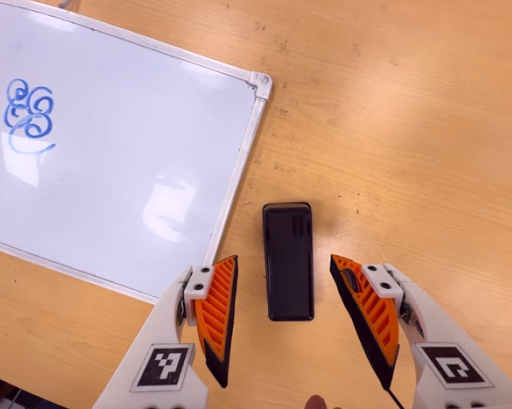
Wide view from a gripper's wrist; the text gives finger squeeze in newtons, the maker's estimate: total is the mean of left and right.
{"total": 0.0}